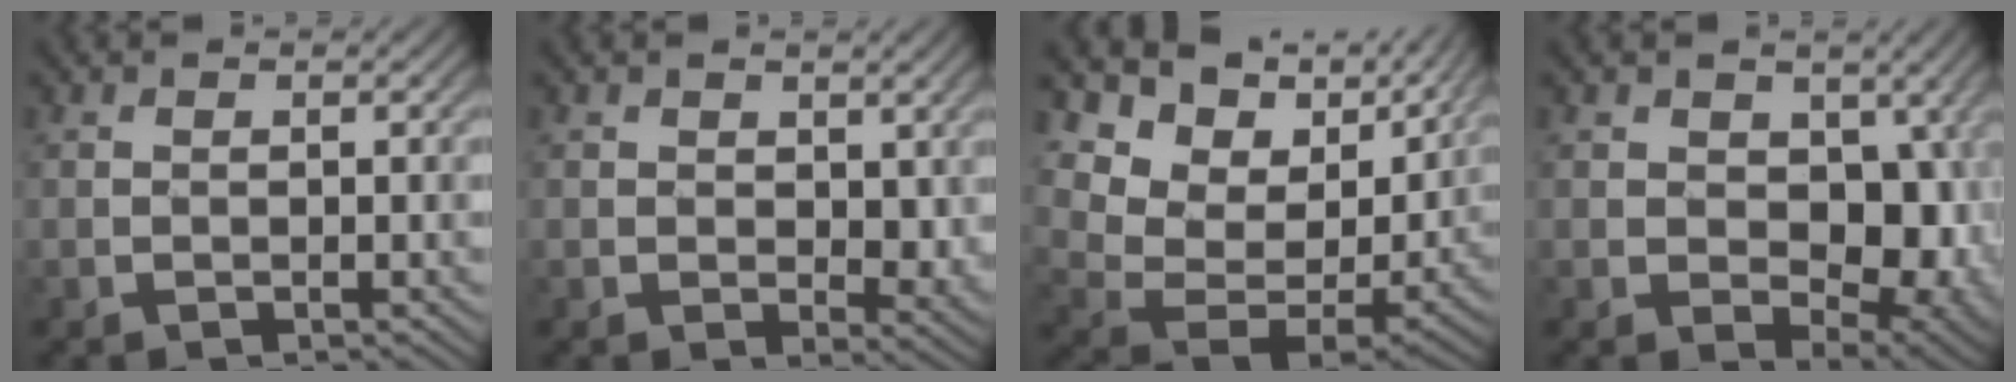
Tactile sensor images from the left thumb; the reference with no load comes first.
{"total": 4.0, "force": [1.4, 2.7, 2.6], "torque": [-0.059, -0.004, 0.027]}
{"total": 13.4, "force": [3.7, 7.8, 10.2], "torque": [-0.189, -0.014, 0.105]}
{"total": 9.9, "force": [0.3, 6.9, 7.0], "torque": [-0.126, -0.016, 0.005]}